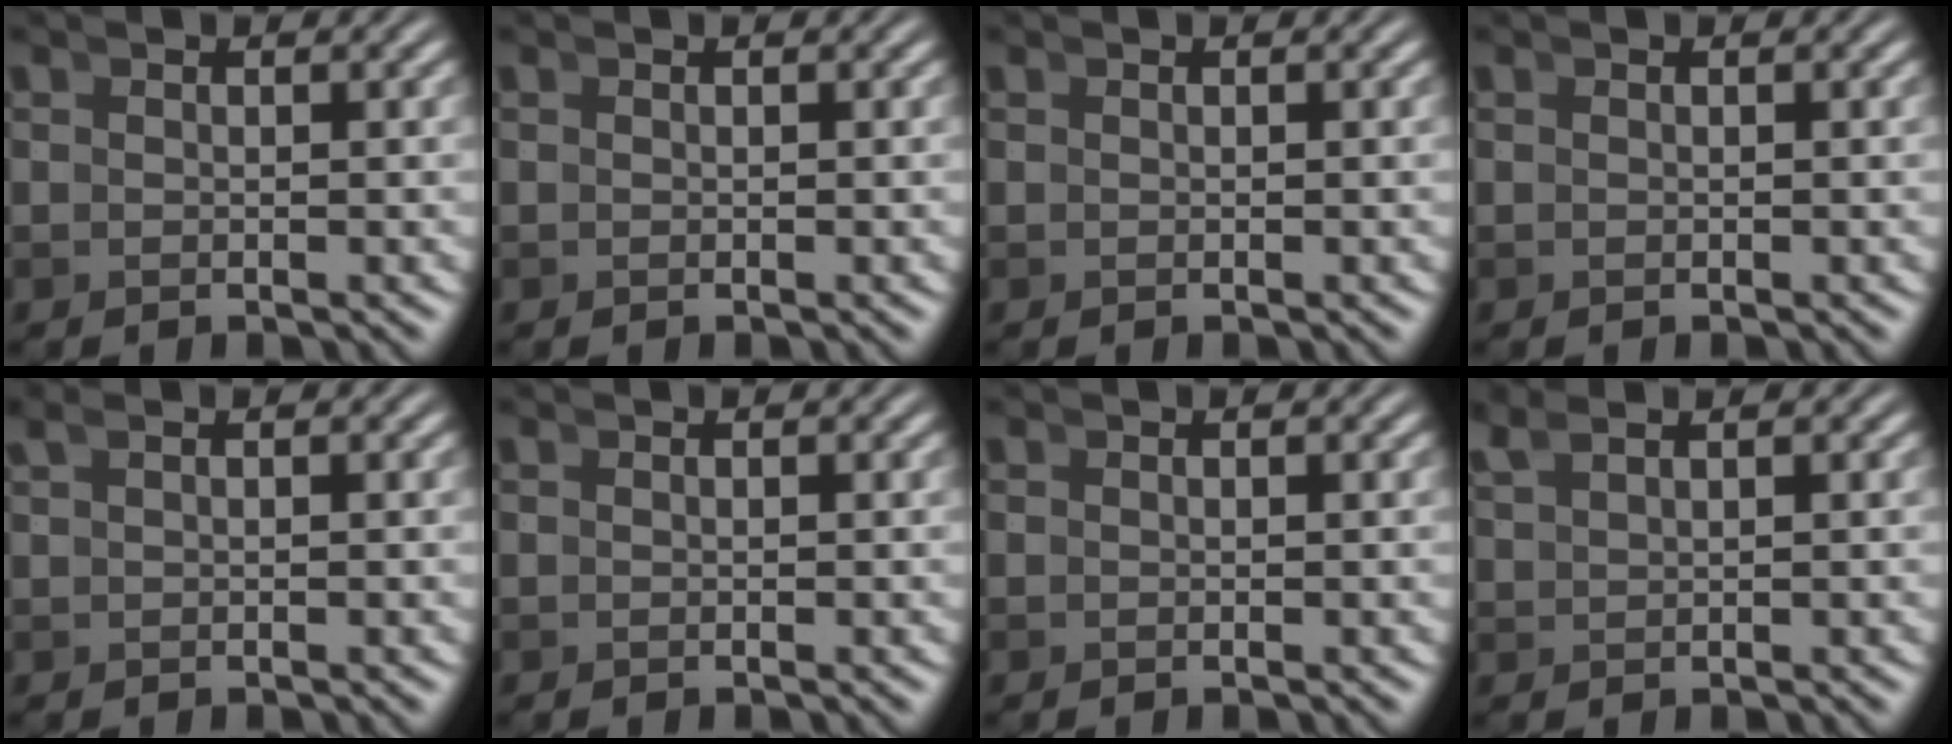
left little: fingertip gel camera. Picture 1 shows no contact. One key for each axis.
{"total": 0.0}
{"total": 0.0}
{"total": 0.0}
{"total": 0.8, "fx": 0.6, "fy": -0.3, "fz": 0.4, "tx": -0.012, "ty": 0.011, "tz": 0.010}
{"total": 0.0}
{"total": 0.0}
{"total": 1.4, "fx": 1.4, "fy": -0.2, "fz": 0.4, "tx": -0.012, "ty": 0.013, "tz": 0.031}